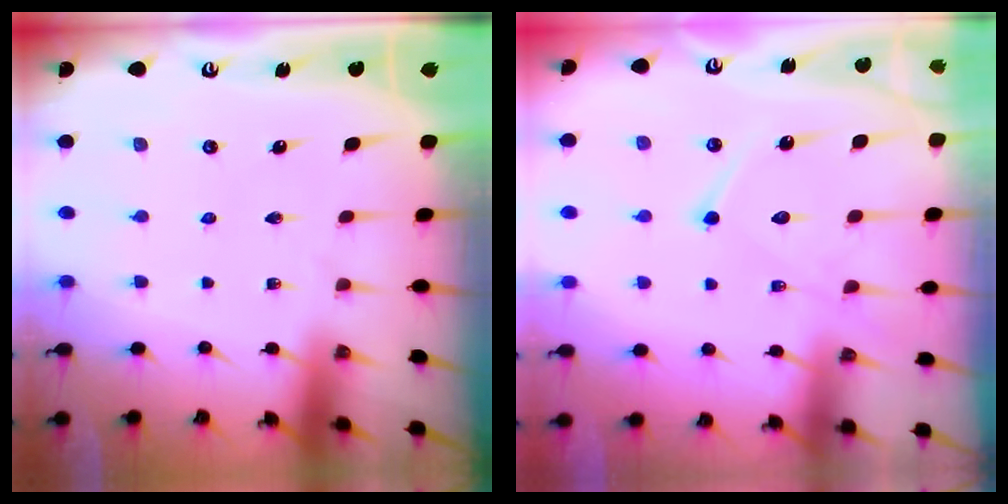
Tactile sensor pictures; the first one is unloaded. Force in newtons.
{"total": 14.0, "press": 13.9, "slide": 1.0}